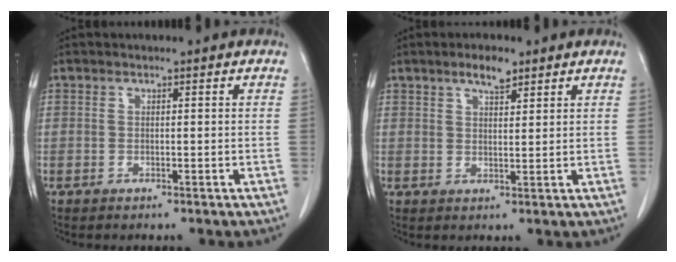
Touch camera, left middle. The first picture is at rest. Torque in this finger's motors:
{"motor_torque": [0.41, -0.34, 0.01, 0.04]}